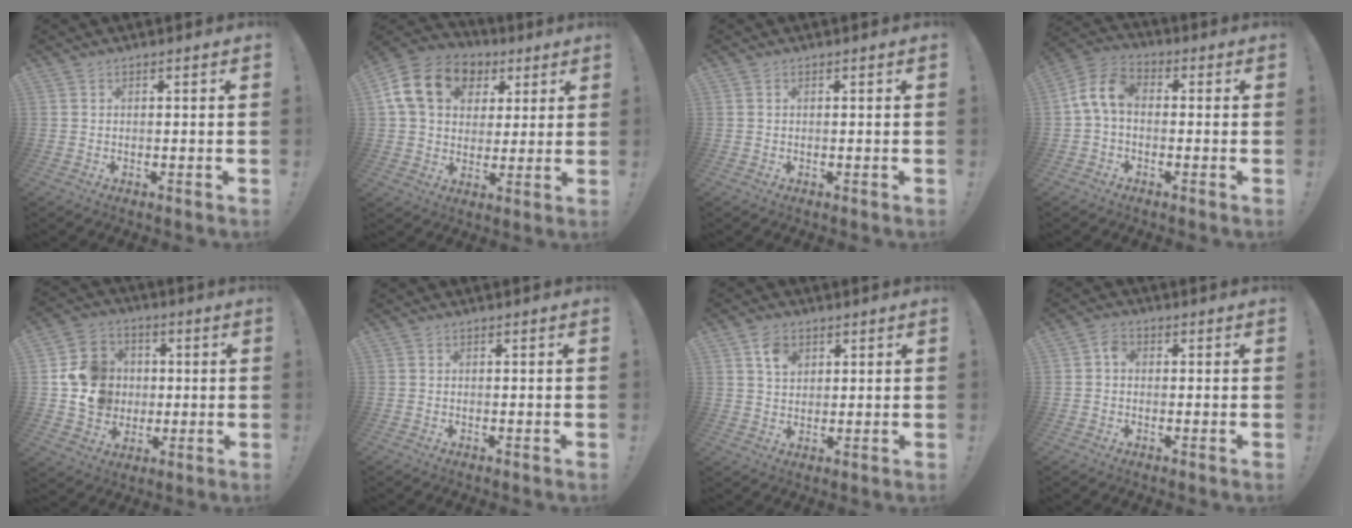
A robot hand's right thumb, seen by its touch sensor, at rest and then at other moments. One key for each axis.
{"total": 18.3, "fx": 6.4, "fy": 13.9, "fz": 10.1, "tx": -0.155, "ty": -0.007, "tz": 0.131}
{"total": 0.0}
{"total": 9.2, "fx": 0.1, "fy": 5.5, "fz": 7.3, "tx": -0.149, "ty": 0.015, "tz": 0.008}
{"total": 13.1, "fx": 0.6, "fy": 12.3, "fz": 4.5, "tx": -0.049, "ty": 0.011, "tz": 0.023}
{"total": 0.0}
{"total": 5.8, "fx": 3.0, "fy": 4.1, "fz": 2.8, "tx": -0.037, "ty": -0.008, "tz": 0.052}
{"total": 2.6, "fx": -0.4, "fy": 2.0, "fz": 1.7, "tx": -0.027, "ty": 0.009, "tz": -0.010}